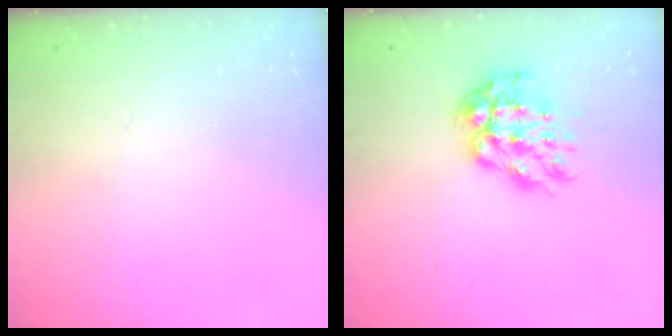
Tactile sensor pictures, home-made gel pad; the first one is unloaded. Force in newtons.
{"total": 10.9, "press": 10.8, "slide": 0.9}